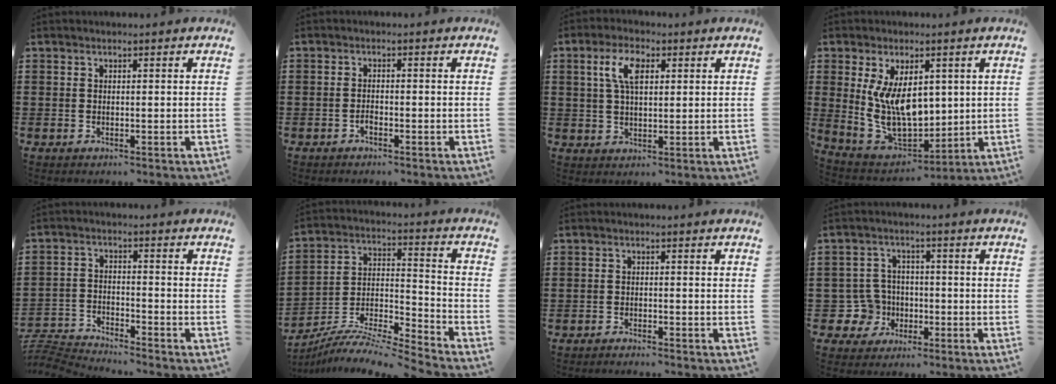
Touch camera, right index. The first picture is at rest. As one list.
[{"total": 1.0, "force": [-0.7, 0.4, 0.6], "torque": [-0.013, -0.004, -0.012]}, {"total": 6.1, "force": [2.2, 2.7, 5.1], "torque": [-0.100, 0.011, 0.034]}, {"total": 10.5, "force": [2.7, 6.4, 7.9], "torque": [-0.170, -0.009, 0.049]}, {"total": 4.1, "force": [-4.1, 0.1, 0.0], "torque": [-0.021, -0.004, -0.091]}, {"total": 8.0, "force": [-7.7, 0.3, 2.3], "torque": [-0.044, 0.001, -0.158]}, {"total": 1.4, "force": [-1.4, -0.1, 0.0], "torque": [-0.002, 0.003, -0.029]}, {"total": 5.7, "force": [-1.5, 5.1, 1.8], "torque": [-0.078, 0.004, -0.033]}]